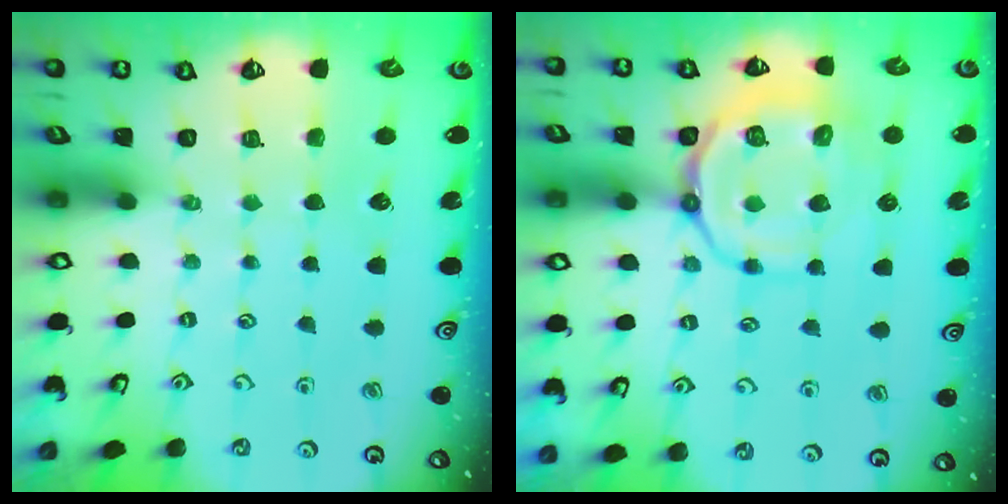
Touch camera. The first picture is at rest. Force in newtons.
{"total": 13.7, "press": 13.5, "slide": 1.7}